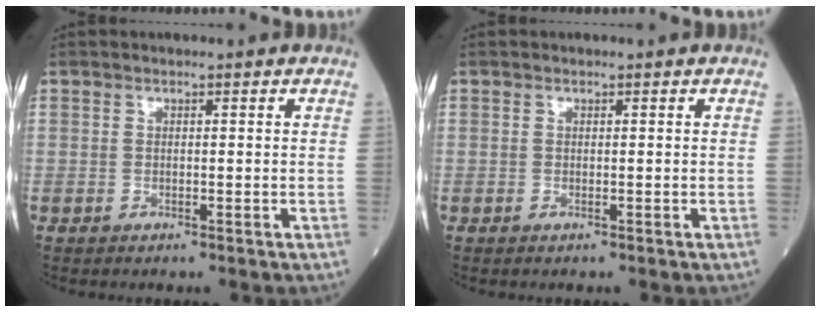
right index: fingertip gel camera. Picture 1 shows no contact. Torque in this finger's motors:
{"motor_torque": [-0.17, 0.08, -0.01, -0.01]}